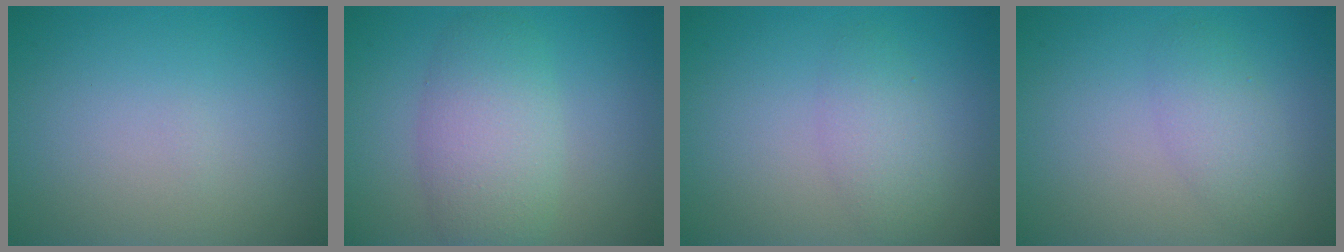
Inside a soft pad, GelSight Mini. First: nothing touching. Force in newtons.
{"total": 5.0, "press": 5.0, "slide": 0.3}
{"total": 2.3, "press": 2.3, "slide": 0.1}
{"total": 2.4, "press": 2.4, "slide": 0.0}